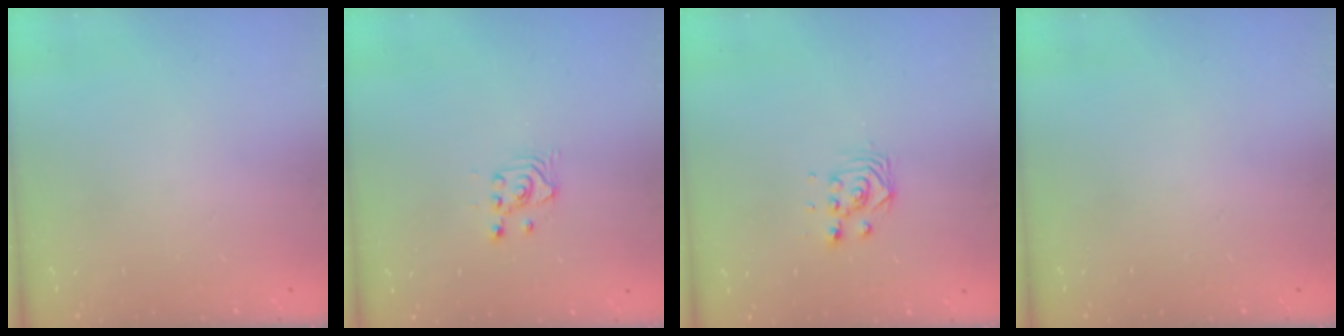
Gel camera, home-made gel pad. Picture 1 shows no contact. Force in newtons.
{"total": 2.7, "press": 2.7, "slide": 0.3}
{"total": 3.0, "press": 3.0, "slide": 0.0}
{"total": 0.0}